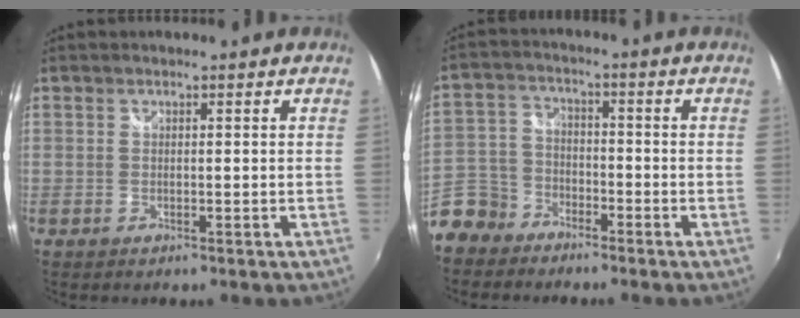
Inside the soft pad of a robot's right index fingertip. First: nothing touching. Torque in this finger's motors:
{"motor_torque": [-0.22, -0.16, -0.80, -0.21]}